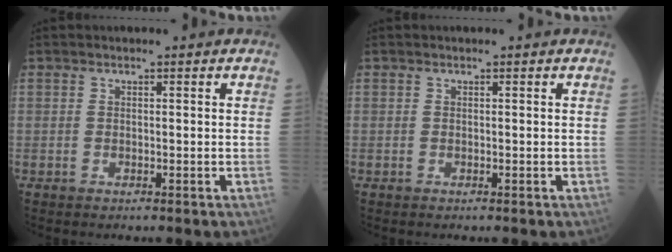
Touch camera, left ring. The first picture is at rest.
{"total": 0.0}